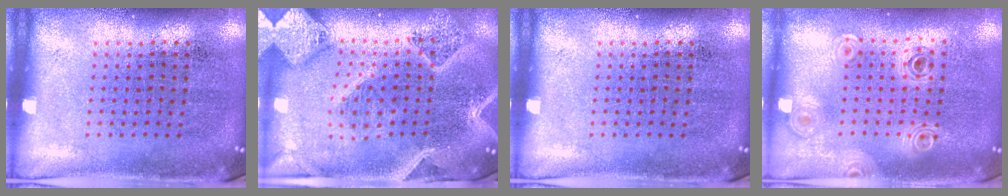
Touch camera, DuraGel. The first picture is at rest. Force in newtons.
{"total": 3.2, "press": 2.7, "slide": 1.6}
{"total": 0.0}
{"total": 0.9, "press": 0.9, "slide": 0.0}